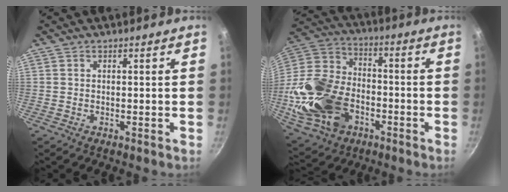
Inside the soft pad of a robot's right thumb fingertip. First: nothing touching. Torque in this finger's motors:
{"motor_torque": [2.20, 2.21, 0.84, -0.77, 0.40]}